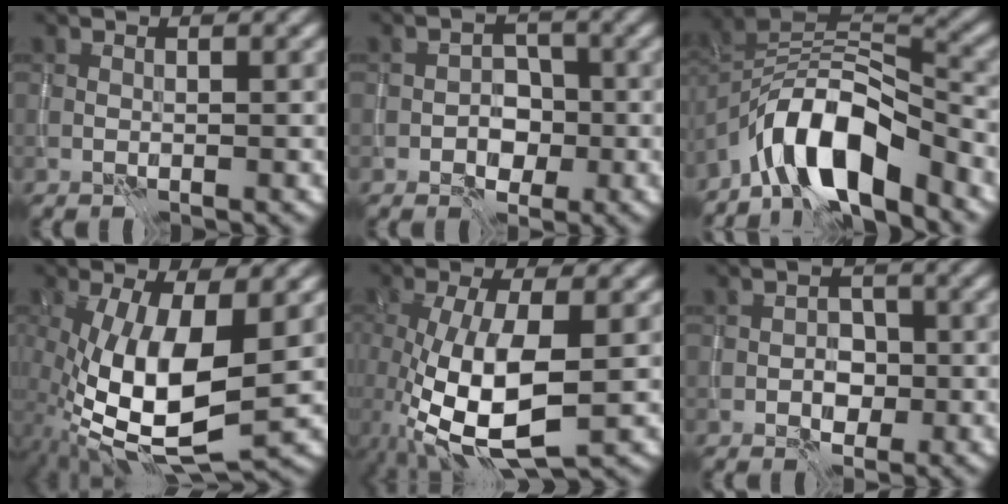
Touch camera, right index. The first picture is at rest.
{"total": 2.7, "force": [-1.0, 2.1, 1.5], "torque": [-0.003, 0.003, -0.022]}
{"total": 8.8, "force": [-5.9, 2.9, 5.8], "torque": [-0.088, 0.011, -0.114]}
{"total": 11.6, "force": [-1.7, 4.6, 10.5], "torque": [-0.210, -0.022, -0.029]}
{"total": 9.3, "force": [-1.8, 3.3, 8.5], "torque": [-0.178, -0.015, -0.032]}
{"total": 2.3, "force": [-0.8, 1.8, 1.2], "torque": [-0.013, 0.002, -0.014]}